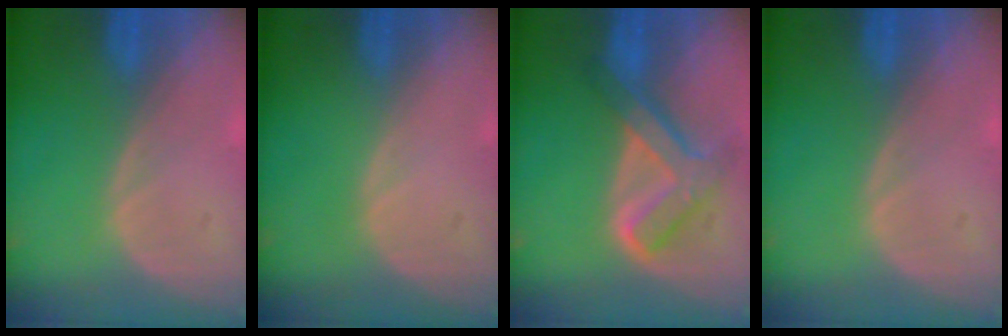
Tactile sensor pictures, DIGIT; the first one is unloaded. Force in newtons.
{"total": 0.0}
{"total": 7.8, "press": 6.6, "slide": 4.1}
{"total": 0.0}